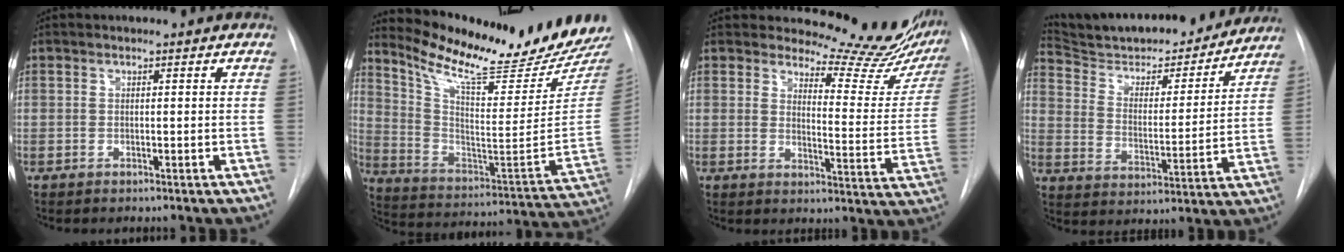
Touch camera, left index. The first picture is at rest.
{"total": 22.9, "force": [20.9, 0.9, 9.3], "torque": [-0.162, -0.094, 0.310]}
{"total": 16.9, "force": [16.0, 3.3, 4.2], "torque": [-0.033, -0.110, 0.166]}
{"total": 22.5, "force": [20.8, 4.7, 7.2], "torque": [-0.113, -0.015, 0.301]}